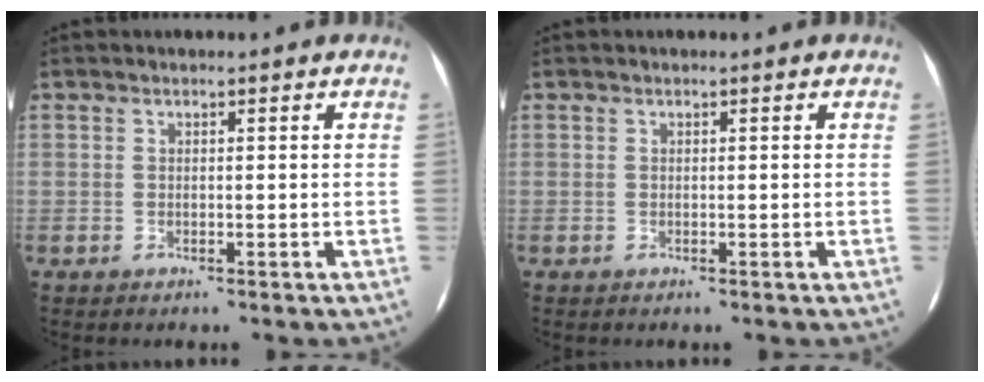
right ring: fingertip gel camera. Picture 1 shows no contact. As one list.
[{"total": 0.0}]